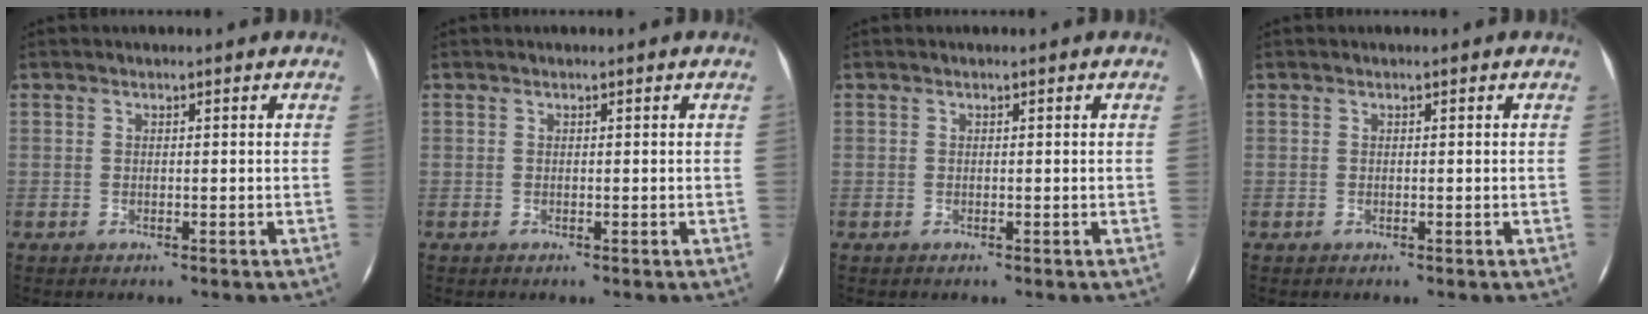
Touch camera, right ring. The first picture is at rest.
{"total": 0.0}
{"total": 0.0}
{"total": 0.0}